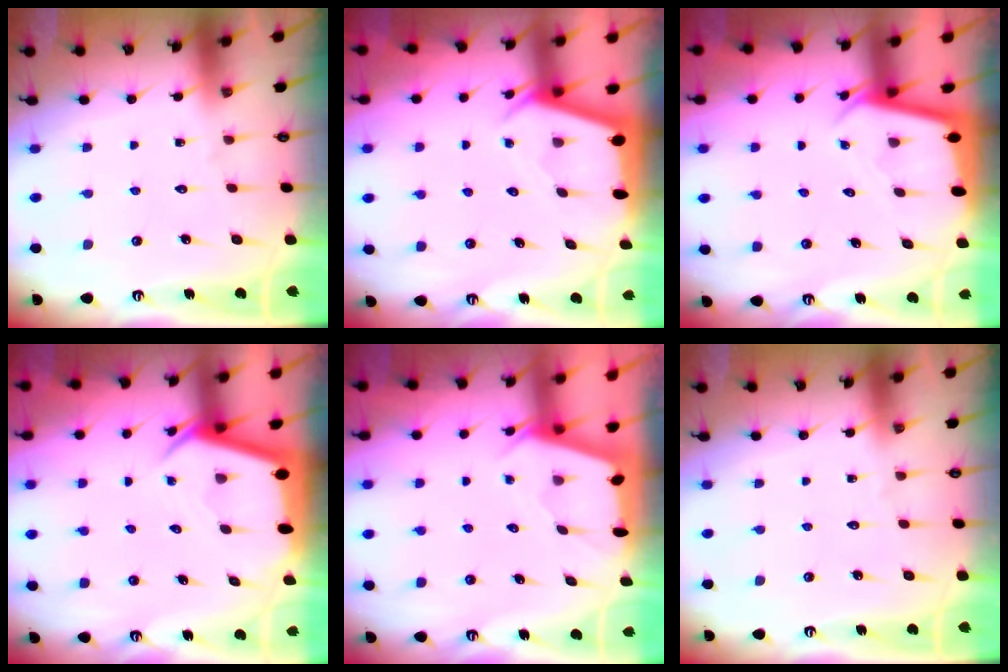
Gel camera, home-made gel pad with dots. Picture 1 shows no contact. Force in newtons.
{"total": 2.5, "press": 2.5, "slide": 0.2}
{"total": 2.3, "press": 2.3, "slide": 0.1}
{"total": 3.8, "press": 3.8, "slide": 0.4}
{"total": 2.0, "press": 2.0, "slide": 0.3}
{"total": 0.0}